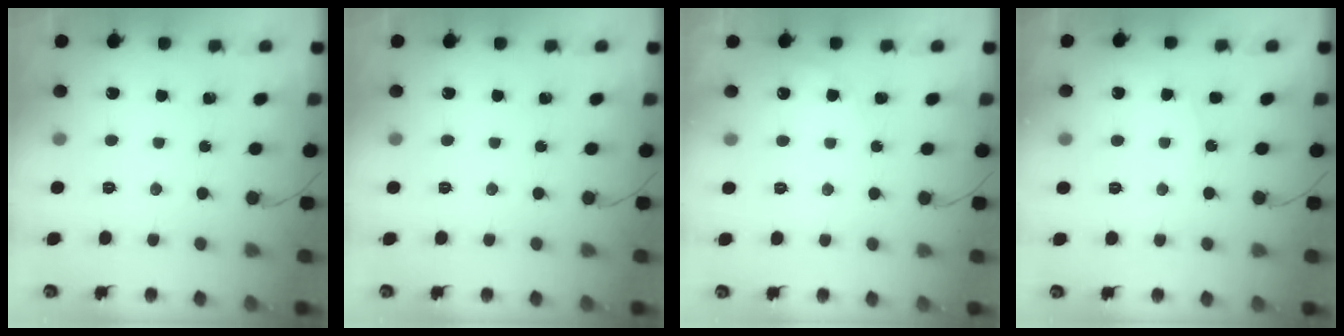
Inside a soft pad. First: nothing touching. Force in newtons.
{"total": 0.0}
{"total": 3.4, "press": 3.4, "slide": 0.1}
{"total": 5.6, "press": 5.6, "slide": 0.6}